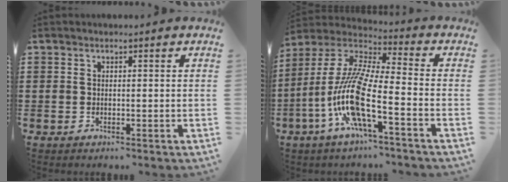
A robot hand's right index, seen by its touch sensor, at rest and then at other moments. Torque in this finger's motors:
{"motor_torque": [1.79, 0.35, 1.05, 0.21]}